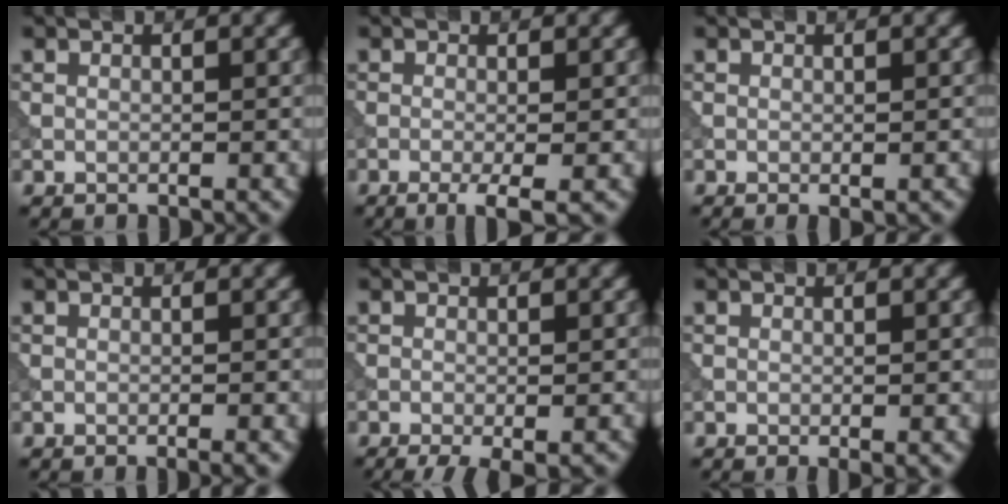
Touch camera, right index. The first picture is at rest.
{"total": 3.0, "force": [-1.2, 0.6, 2.7], "torque": [-0.047, -0.006, -0.023]}
{"total": 0.8, "force": [-0.2, 0.1, 0.8], "torque": [-0.012, -0.004, -0.002]}
{"total": 1.2, "force": [-0.4, 0.3, 1.1], "torque": [-0.010, -0.002, -0.009]}
{"total": 3.7, "force": [-2.3, 0.8, 2.9], "torque": [-0.043, -0.004, -0.035]}
{"total": 1.0, "force": [-0.3, 0.1, 1.0], "torque": [-0.015, -0.008, -0.004]}